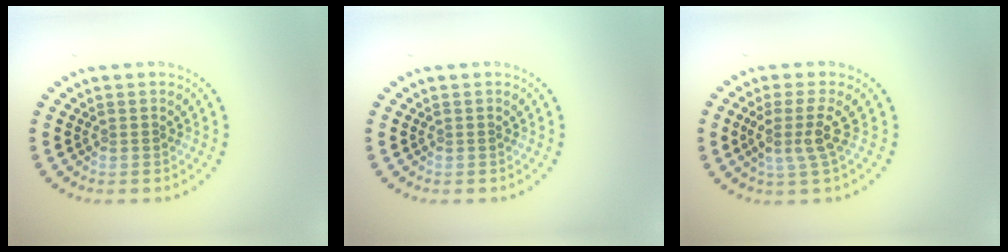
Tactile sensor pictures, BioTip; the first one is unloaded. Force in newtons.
{"total": 0.0}
{"total": 2.7, "press": 2.1, "slide": 1.8}